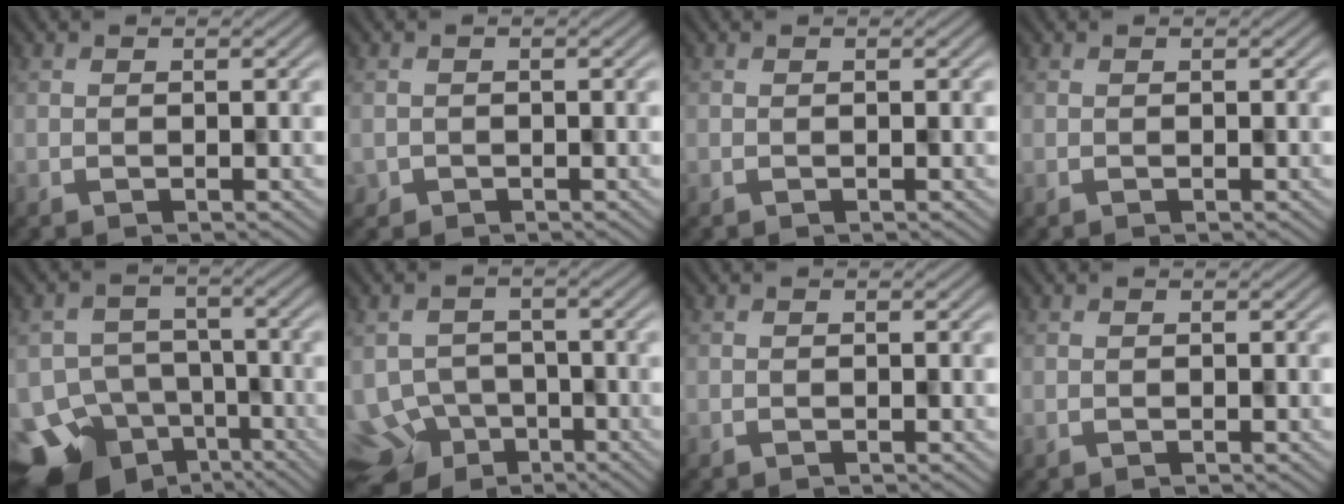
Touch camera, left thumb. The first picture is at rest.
{"total": 0.8, "force": [-0.3, 0.7, -0.3], "torque": [0.009, -0.001, -0.005]}
{"total": 0.0}
{"total": 0.0}
{"total": 14.0, "force": [-9.6, 9.1, 4.6], "torque": [-0.116, -0.041, -0.126]}
{"total": 8.0, "force": [-5.2, 5.4, 2.7], "torque": [-0.055, -0.018, -0.076]}
{"total": 0.0}
{"total": 0.0}